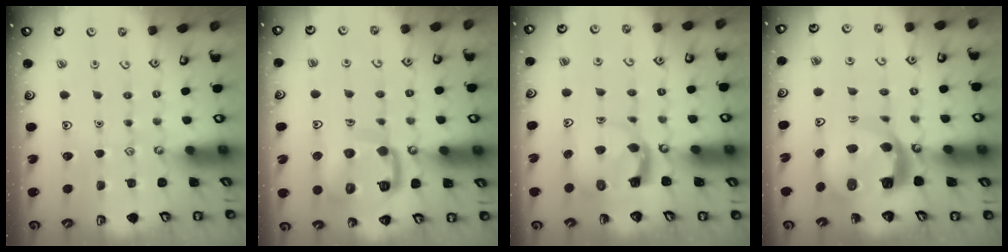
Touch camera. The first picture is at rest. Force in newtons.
{"total": 14.4, "press": 14.3, "slide": 1.5}
{"total": 3.7, "press": 3.6, "slide": 0.7}
{"total": 9.8, "press": 9.8, "slide": 1.1}